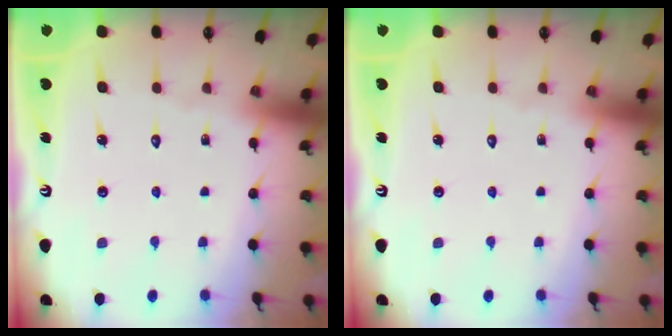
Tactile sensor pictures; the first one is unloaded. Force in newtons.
{"total": 0.0}